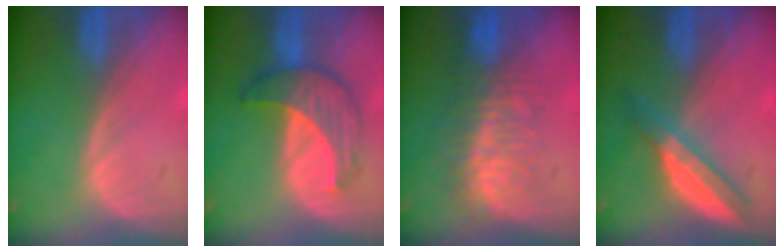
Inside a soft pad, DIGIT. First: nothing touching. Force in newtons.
{"total": 6.9, "press": 6.8, "slide": 1.0}
{"total": 7.9, "press": 7.6, "slide": 2.1}
{"total": 6.0, "press": 5.2, "slide": 3.0}